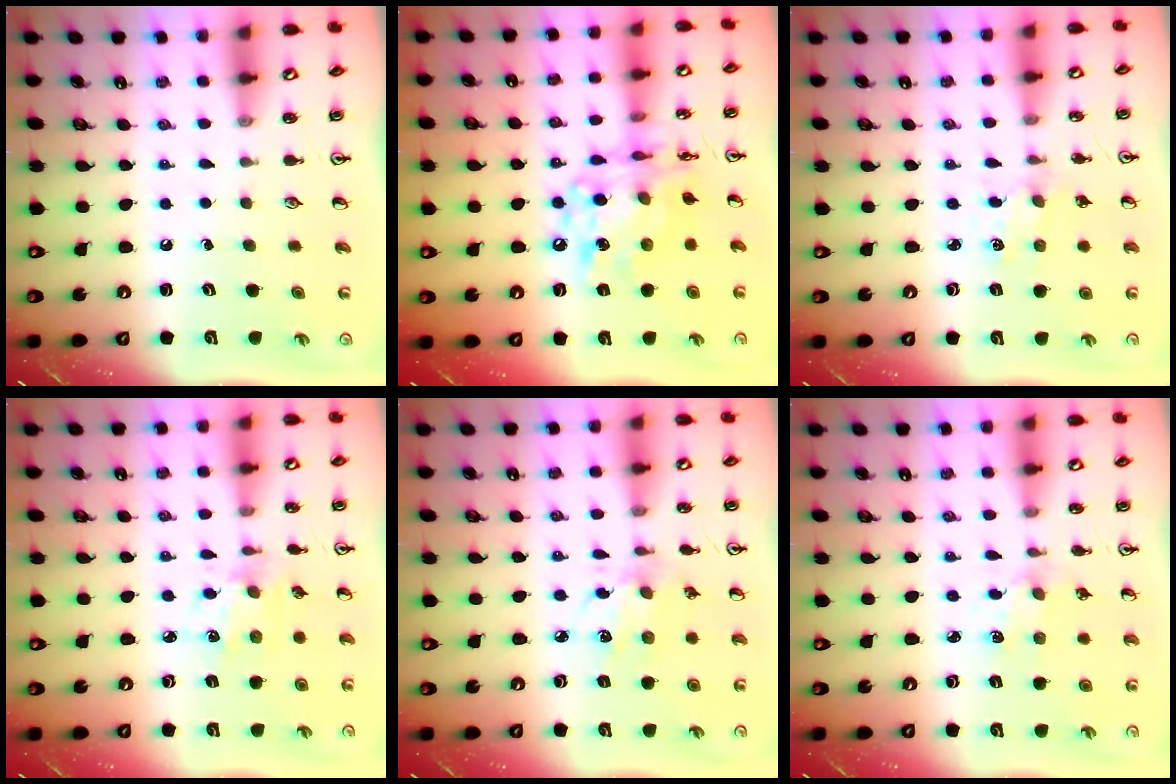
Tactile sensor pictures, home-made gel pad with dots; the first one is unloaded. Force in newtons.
{"total": 13.8, "press": 13.7, "slide": 1.2}
{"total": 1.0, "press": 1.0, "slide": 0.2}
{"total": 3.5, "press": 3.4, "slide": 1.1}
{"total": 6.1, "press": 6.0, "slide": 0.4}
{"total": 2.0, "press": 1.9, "slide": 0.3}